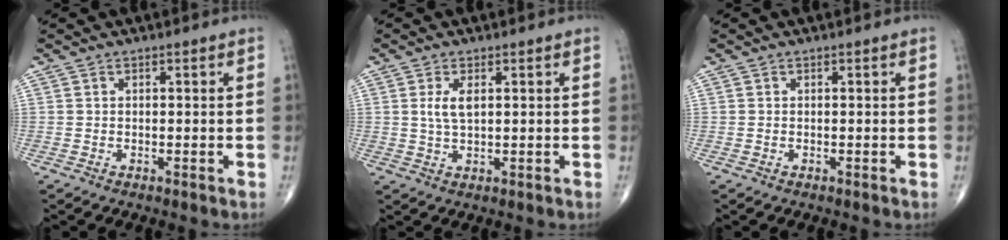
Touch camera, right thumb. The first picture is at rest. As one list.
[{"total": 3.6, "force": [0.9, 1.5, 3.1], "torque": [-0.066, -0.003, 0.021]}, {"total": 0.0}]